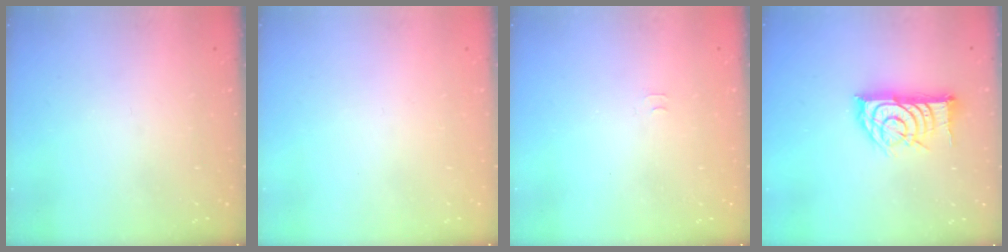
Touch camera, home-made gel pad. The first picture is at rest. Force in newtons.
{"total": 1.6, "press": 1.5, "slide": 0.1}
{"total": 3.8, "press": 3.8, "slide": 0.5}
{"total": 16.3, "press": 16.3, "slide": 0.4}